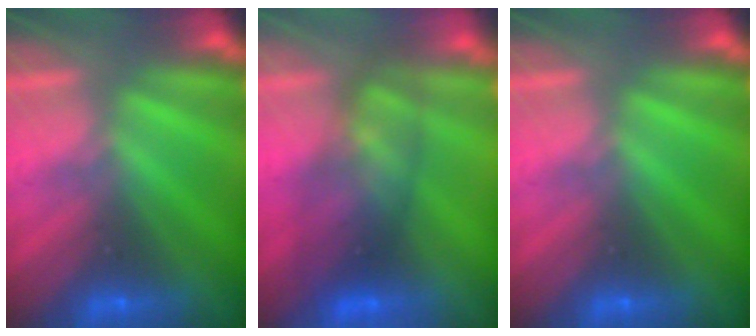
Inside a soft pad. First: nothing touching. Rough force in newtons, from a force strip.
{"total": 5.5}
{"total": 0.0}